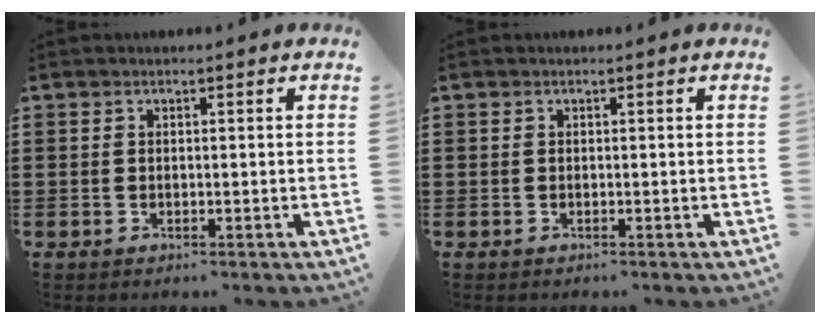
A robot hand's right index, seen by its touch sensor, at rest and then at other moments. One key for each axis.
{"total": 0.0}